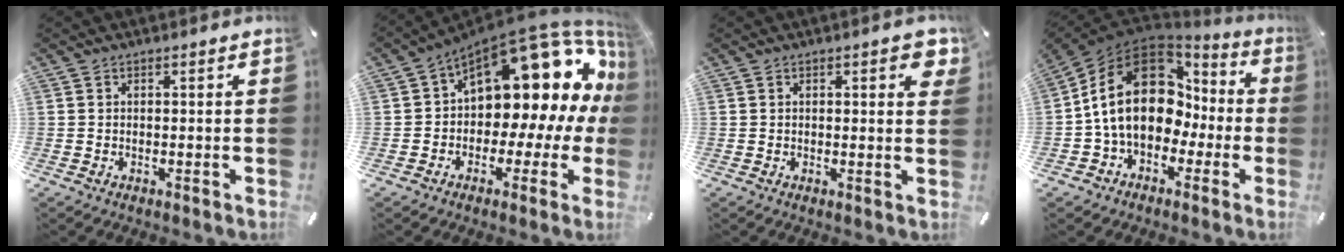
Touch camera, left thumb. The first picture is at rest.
{"total": 17.3, "force": [8.9, 10.1, 10.8], "torque": [-0.136, -0.086, 0.155]}
{"total": 3.6, "force": [1.5, 1.3, 3.0], "torque": [-0.039, -0.004, 0.021]}
{"total": 20.5, "force": [1.4, 15.1, 13.7], "torque": [-0.262, 0.008, 0.026]}